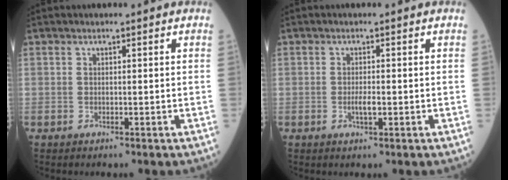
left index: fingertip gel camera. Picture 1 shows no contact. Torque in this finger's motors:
{"motor_torque": [0.64, 0.29, 0.02, 0.01]}